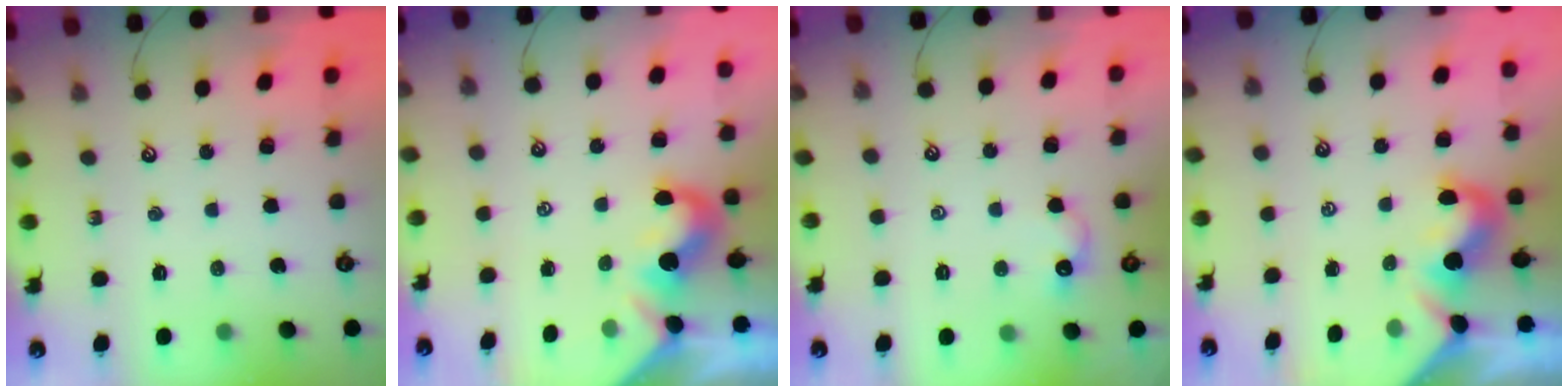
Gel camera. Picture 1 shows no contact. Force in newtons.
{"total": 1.4, "press": 1.2, "slide": 0.7}
{"total": 1.1, "press": 0.9, "slide": 0.5}
{"total": 1.8, "press": 1.8, "slide": 0.6}